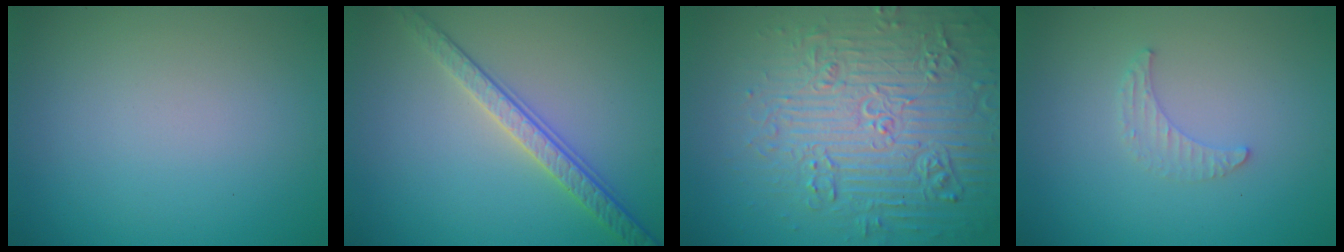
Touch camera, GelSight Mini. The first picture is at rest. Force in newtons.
{"total": 3.4, "press": 3.0, "slide": 1.6}
{"total": 8.1, "press": 7.8, "slide": 1.9}
{"total": 1.3, "press": 1.3, "slide": 0.4}